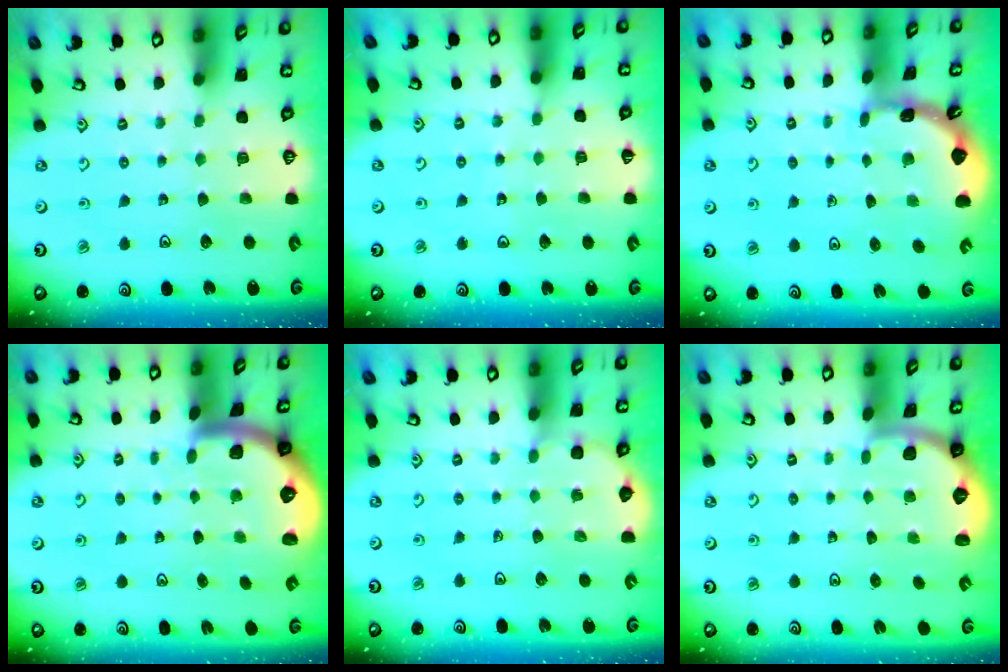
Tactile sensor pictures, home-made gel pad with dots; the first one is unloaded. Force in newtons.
{"total": 2.7, "press": 2.7, "slide": 0.3}
{"total": 1.7, "press": 1.7, "slide": 0.1}
{"total": 2.5, "press": 2.5, "slide": 0.6}
{"total": 3.2, "press": 3.2, "slide": 0.3}
{"total": 1.6, "press": 1.6, "slide": 0.1}